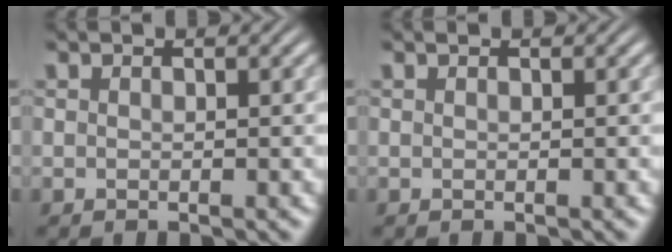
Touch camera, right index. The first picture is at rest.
{"total": 0.0}